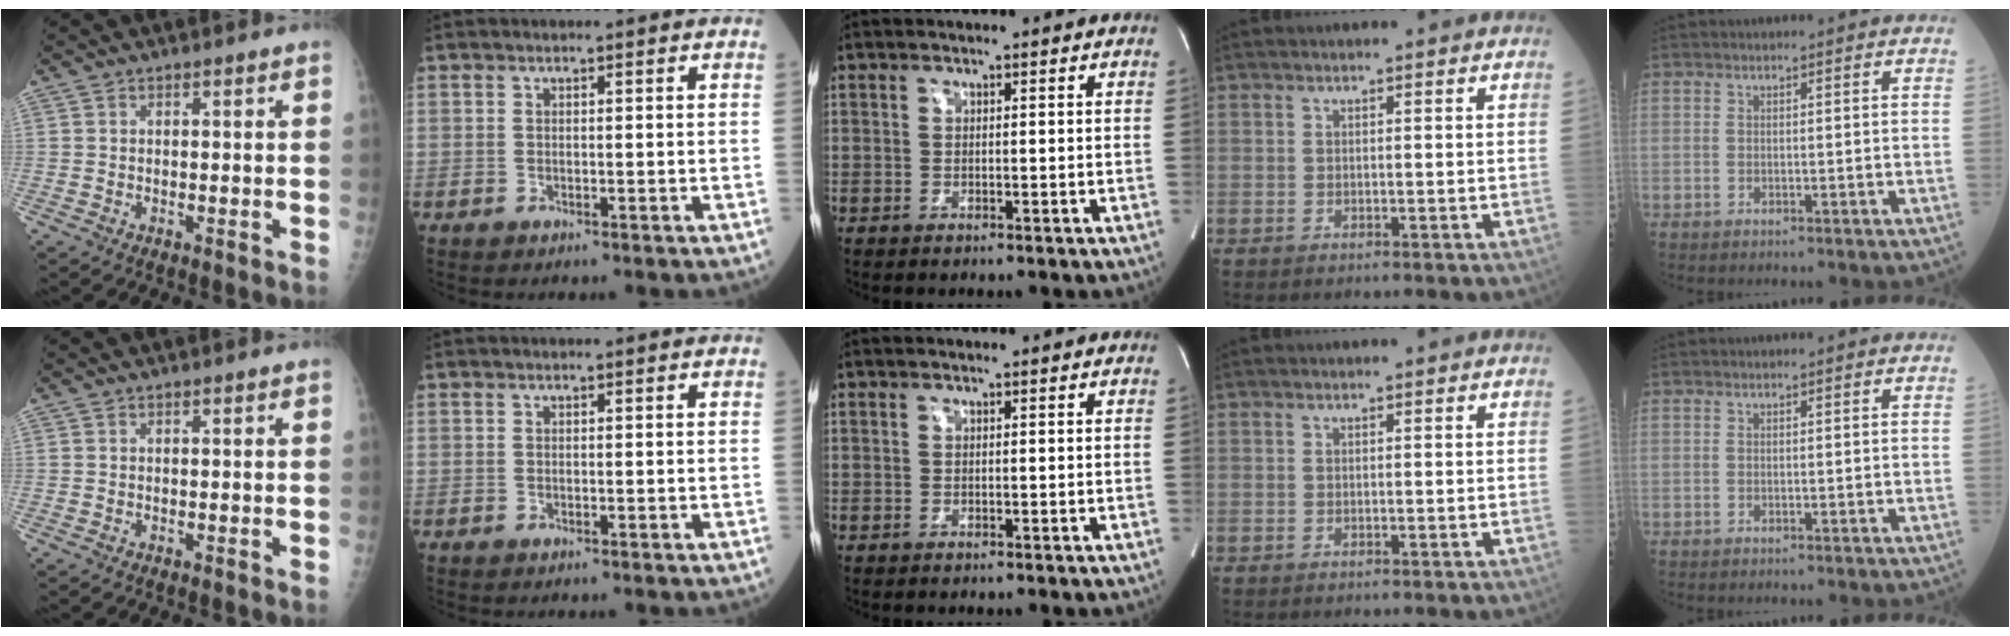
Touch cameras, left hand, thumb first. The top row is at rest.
{}